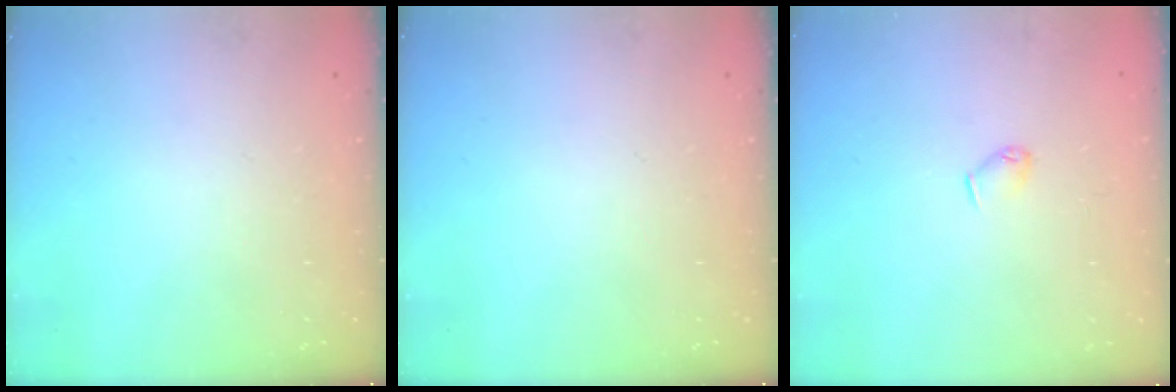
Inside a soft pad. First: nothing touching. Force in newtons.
{"total": 0.0}
{"total": 4.0, "press": 3.9, "slide": 0.8}